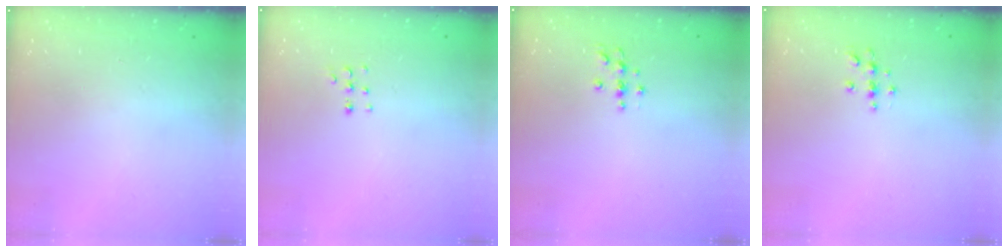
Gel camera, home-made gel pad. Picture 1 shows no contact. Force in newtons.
{"total": 4.3, "press": 4.2, "slide": 1.1}
{"total": 3.7, "press": 3.6, "slide": 0.5}
{"total": 6.3, "press": 6.3, "slide": 0.8}